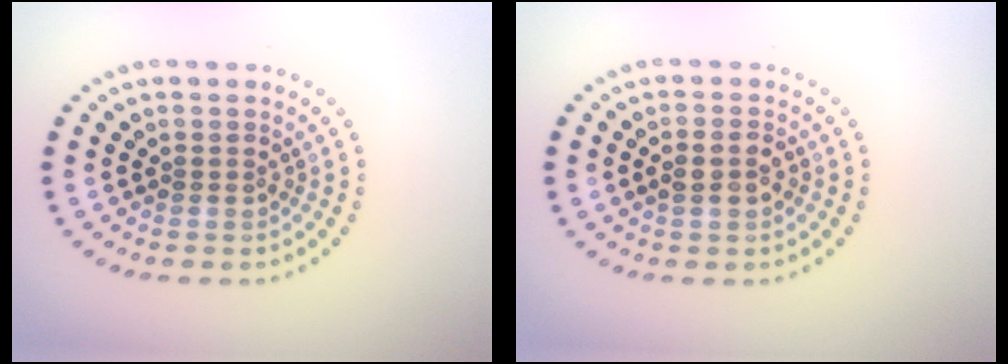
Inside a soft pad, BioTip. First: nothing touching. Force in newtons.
{"total": 1.9, "press": 1.9, "slide": 0.3}